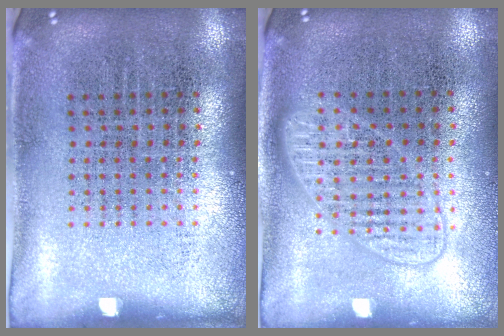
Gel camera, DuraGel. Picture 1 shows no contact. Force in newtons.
{"total": 1.5, "press": 1.4, "slide": 0.2}